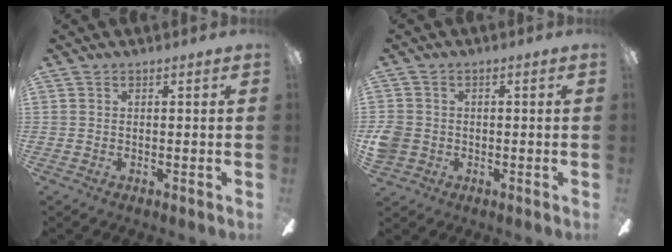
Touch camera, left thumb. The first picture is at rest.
{"total": 4.2, "force": [-0.7, 3.9, 1.4], "torque": [-0.040, 0.009, -0.013]}